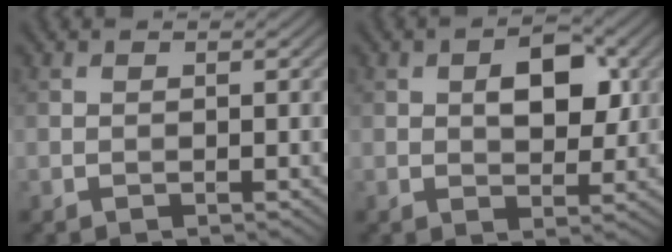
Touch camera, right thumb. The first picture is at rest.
{"total": 5.8, "force": [1.1, 3.4, 4.6], "torque": [-0.066, 0.001, 0.016]}